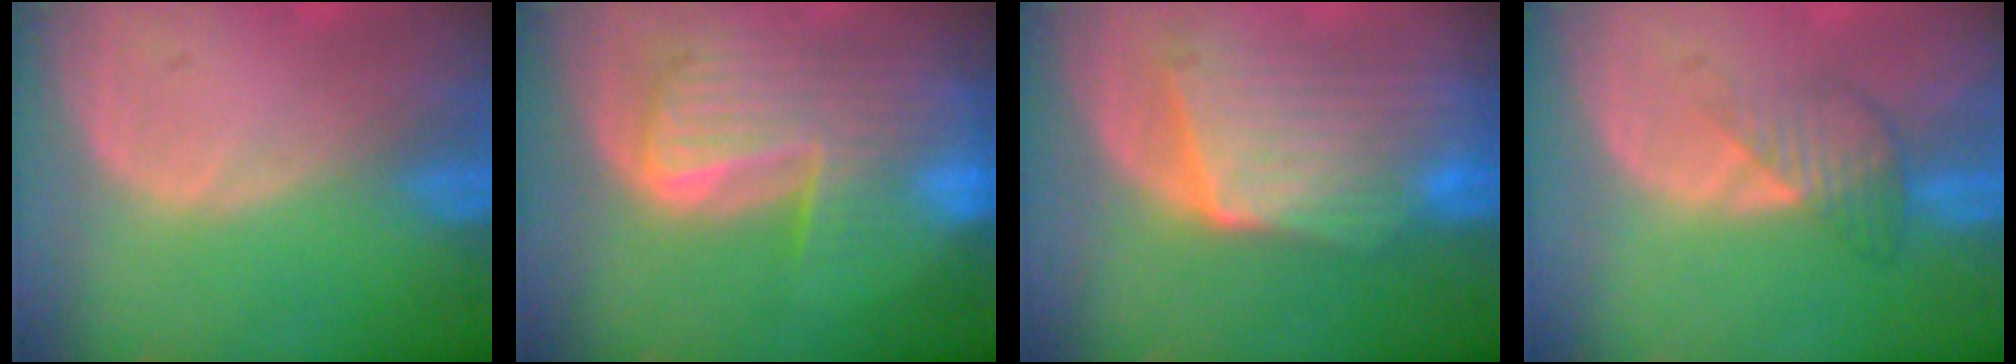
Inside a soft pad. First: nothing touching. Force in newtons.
{"total": 9.9, "press": 8.4, "slide": 5.1}
{"total": 9.2, "press": 8.7, "slide": 3.0}
{"total": 3.3, "press": 3.3, "slide": 0.2}